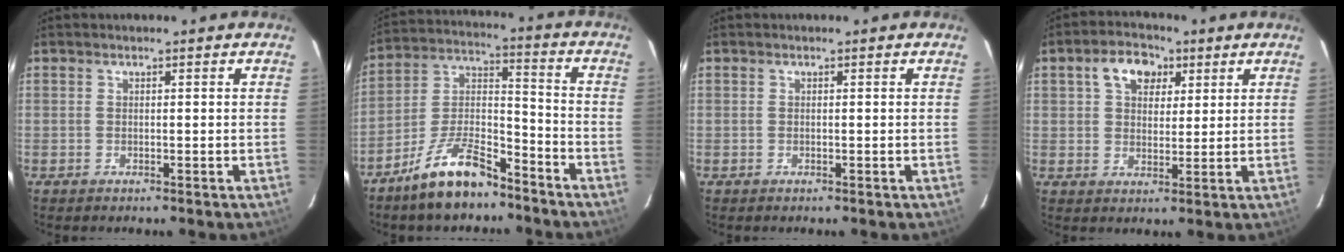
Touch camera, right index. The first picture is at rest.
{"total": 13.3, "force": [-9.8, 4.6, 7.8], "torque": [-0.159, 0.024, -0.176]}
{"total": 0.0}
{"total": 7.4, "force": [3.3, 5.1, 4.3], "torque": [-0.072, 0.023, 0.056]}